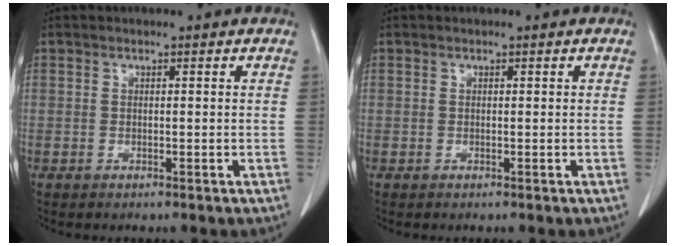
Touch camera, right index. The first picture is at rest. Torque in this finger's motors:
{"motor_torque": [0.06, -0.02, 0.00, 0.00]}